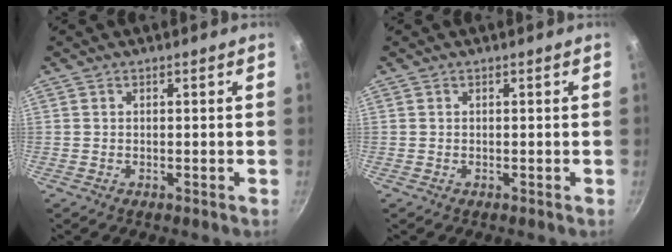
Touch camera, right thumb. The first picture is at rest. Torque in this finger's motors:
{"motor_torque": [0.00, 0.00, 0.01, -0.01, 0.00]}